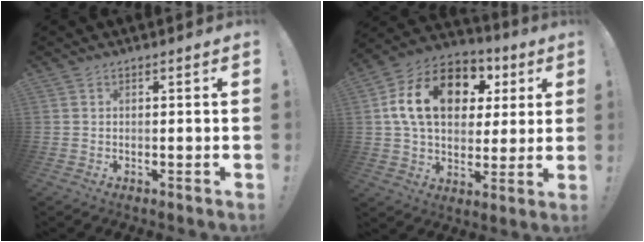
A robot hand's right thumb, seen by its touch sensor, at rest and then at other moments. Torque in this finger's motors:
{"motor_torque": [0.65, 0.74, 1.12, -0.19, 0.30]}